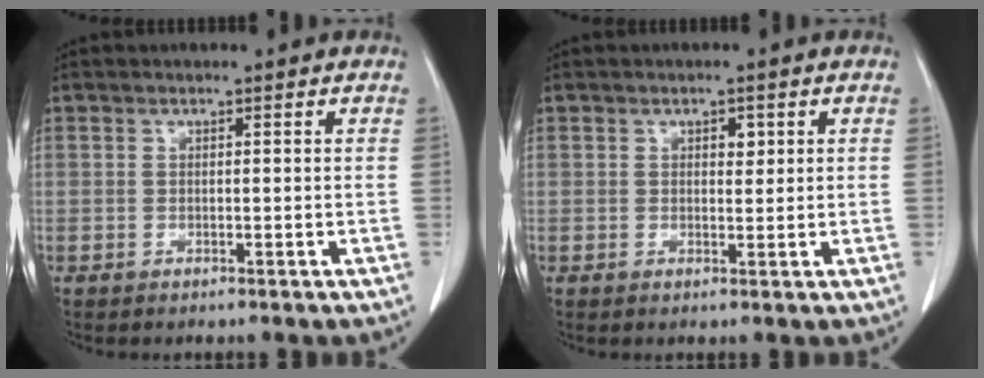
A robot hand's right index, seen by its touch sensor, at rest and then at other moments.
{"total": 1.6, "force": [0.6, 0.9, 1.2], "torque": [-0.016, -0.002, 0.010]}